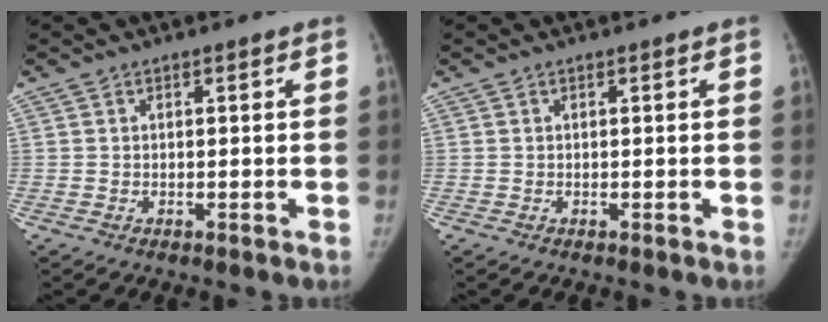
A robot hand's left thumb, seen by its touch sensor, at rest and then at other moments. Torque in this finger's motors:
{"motor_torque": [0.01, 0.00, 0.29, -0.19, 0.00]}